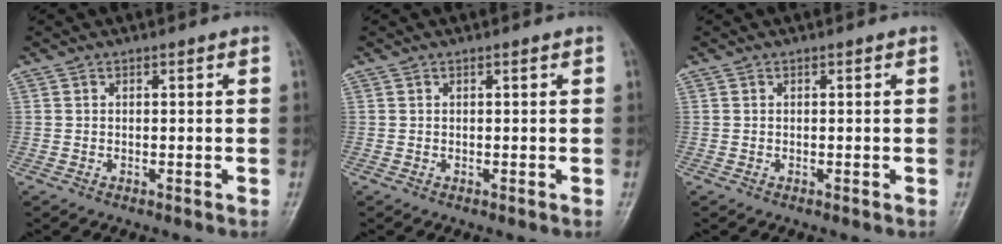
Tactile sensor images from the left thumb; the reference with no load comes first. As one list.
[{"total": 0.0}, {"total": 0.0}]